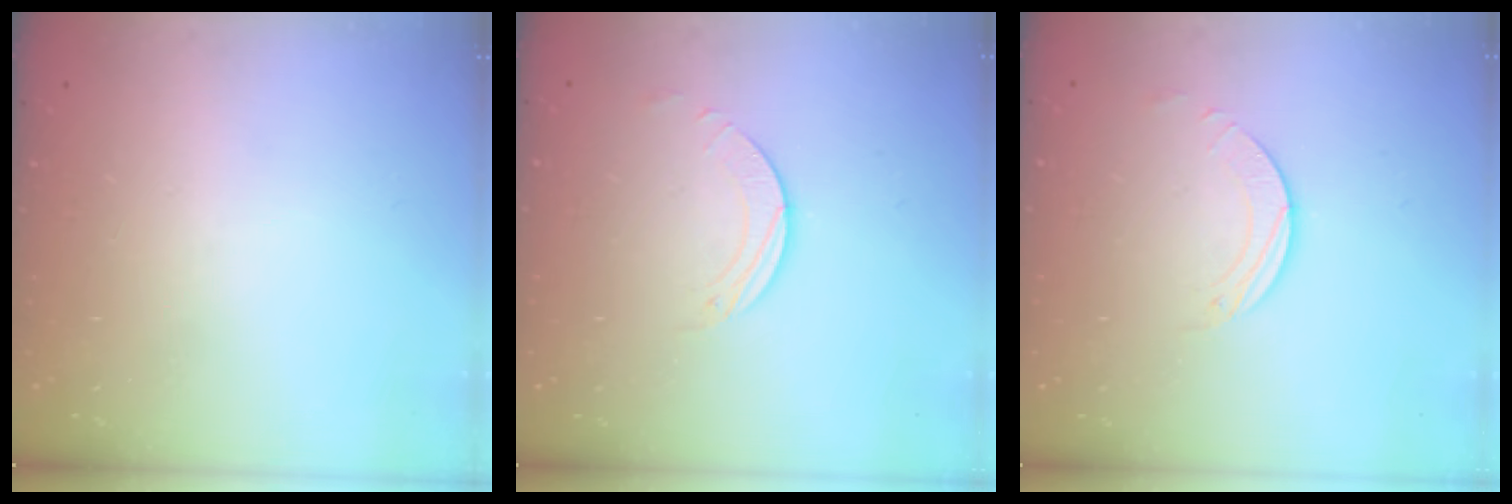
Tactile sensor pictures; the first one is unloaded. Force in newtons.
{"total": 2.0, "press": 2.0, "slide": 0.2}
{"total": 2.0, "press": 2.0, "slide": 0.2}